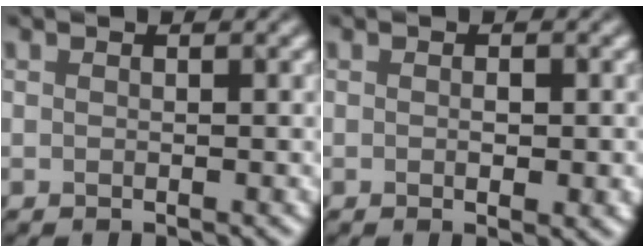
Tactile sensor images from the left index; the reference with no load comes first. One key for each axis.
{"total": 1.7, "fx": -0.9, "fy": 0.2, "fz": 1.4, "tx": -0.025, "ty": 0.002, "tz": 0.002}